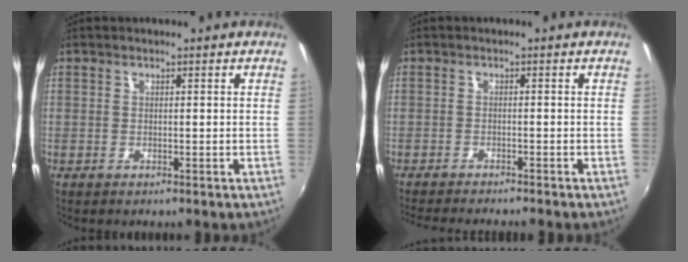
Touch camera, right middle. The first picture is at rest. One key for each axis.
{"total": 6.9, "fx": -6.3, "fy": 0.2, "fz": 2.7, "tx": -0.063, "ty": -0.019, "tz": -0.100}